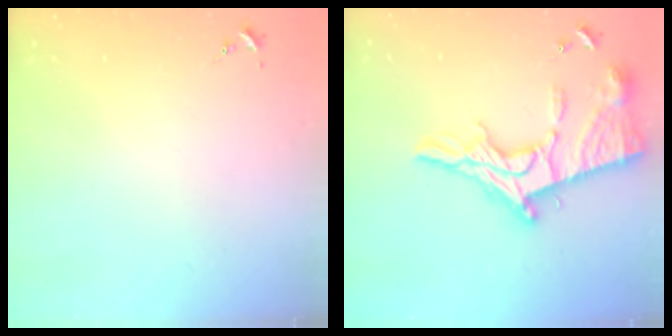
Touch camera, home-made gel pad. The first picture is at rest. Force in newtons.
{"total": 21.7, "press": 21.7, "slide": 1.8}